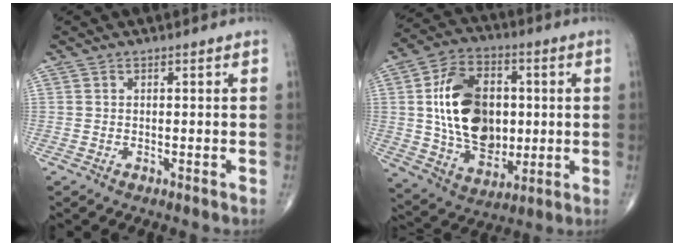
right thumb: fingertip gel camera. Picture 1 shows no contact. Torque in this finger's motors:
{"motor_torque": [0.49, 1.66, 1.73, 0.28, 0.54]}